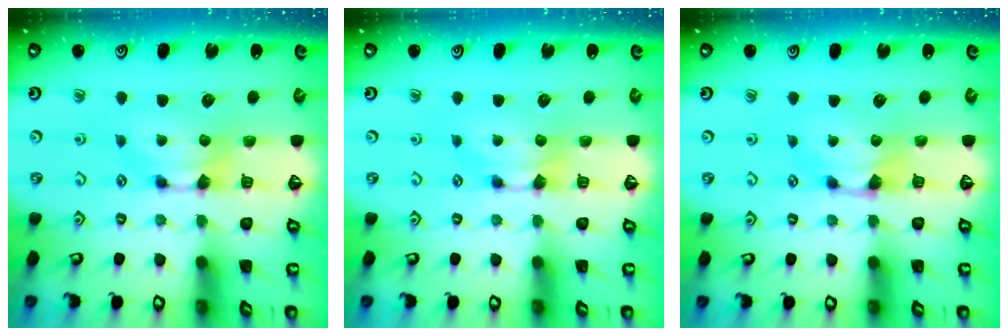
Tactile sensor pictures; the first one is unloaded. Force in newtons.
{"total": 0.0}
{"total": 0.9, "press": 0.2, "slide": 0.9}